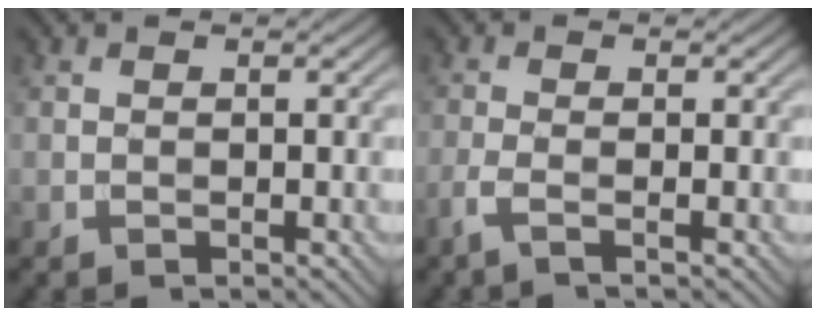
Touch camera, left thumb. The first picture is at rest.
{"total": 2.4, "force": [-1.2, 0.3, 2.0], "torque": [-0.042, 0.001, -0.039]}